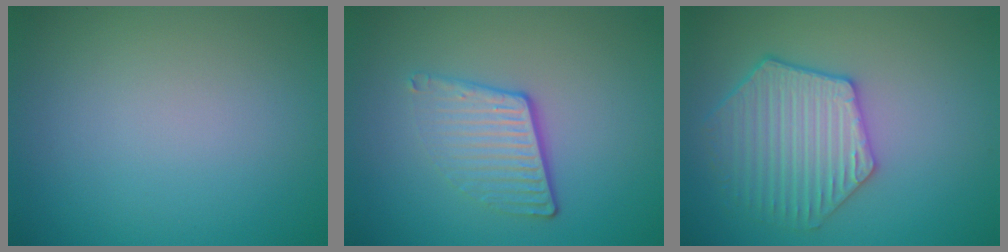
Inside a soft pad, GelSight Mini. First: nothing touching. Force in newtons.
{"total": 3.9, "press": 2.7, "slide": 2.8}
{"total": 4.9, "press": 4.6, "slide": 1.7}